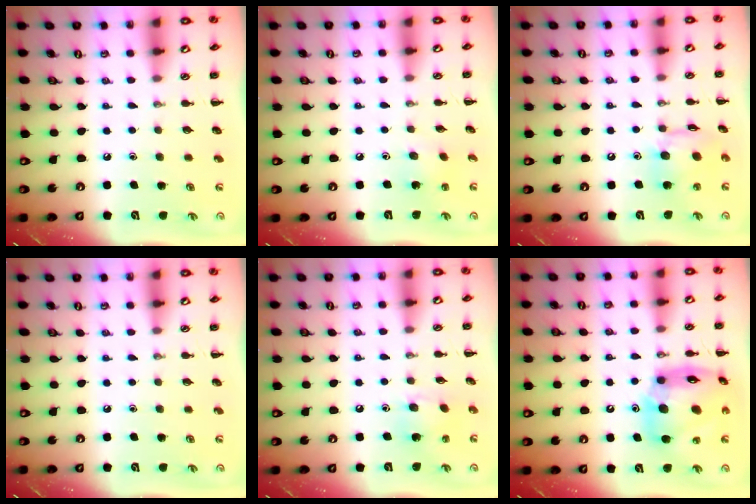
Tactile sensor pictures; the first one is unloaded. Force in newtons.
{"total": 2.1, "press": 2.0, "slide": 0.6}
{"total": 11.6, "press": 11.5, "slide": 1.6}
{"total": 0.0}
{"total": 5.6, "press": 5.6, "slide": 0.7}
{"total": 17.0, "press": 16.3, "slide": 4.7}